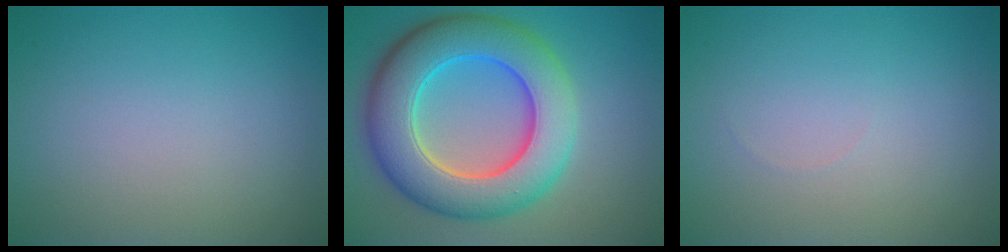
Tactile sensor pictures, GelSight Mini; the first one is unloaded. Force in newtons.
{"total": 10.6, "press": 10.5, "slide": 0.3}
{"total": 0.0}